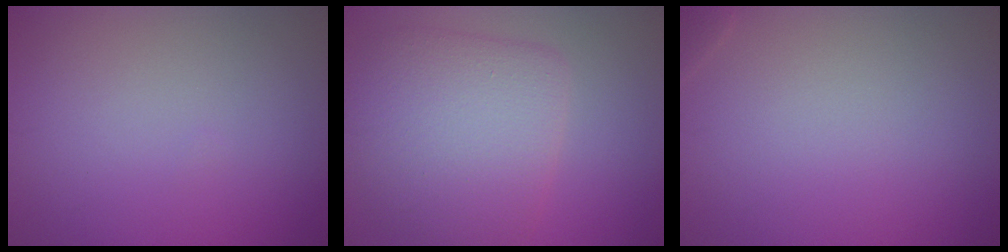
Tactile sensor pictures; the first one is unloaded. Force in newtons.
{"total": 7.1, "press": 7.1, "slide": 0.5}
{"total": 0.7, "press": 0.7, "slide": 0.0}